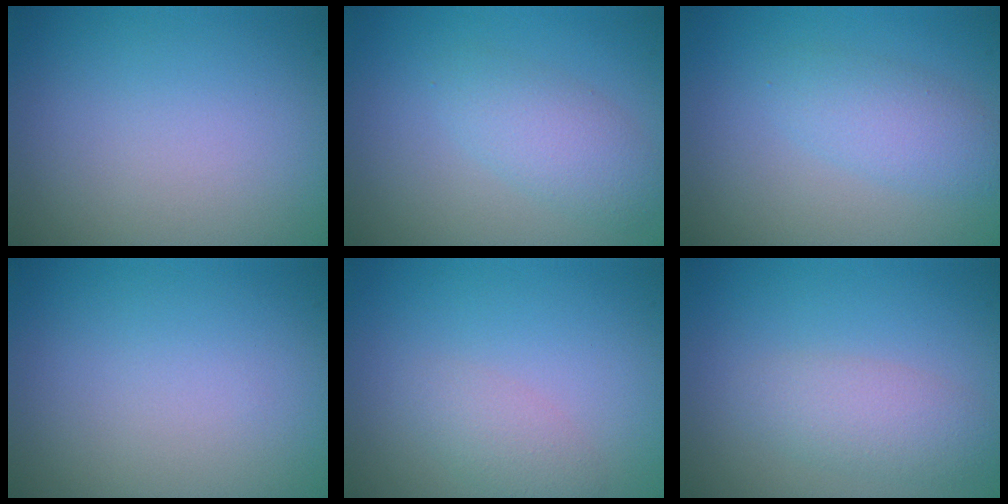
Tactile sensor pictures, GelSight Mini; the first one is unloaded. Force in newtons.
{"total": 2.8, "press": 2.8, "slide": 0.1}
{"total": 2.7, "press": 2.7, "slide": 0.1}
{"total": 0.0}
{"total": 1.8, "press": 1.8, "slide": 0.2}
{"total": 2.7, "press": 2.7, "slide": 0.0}